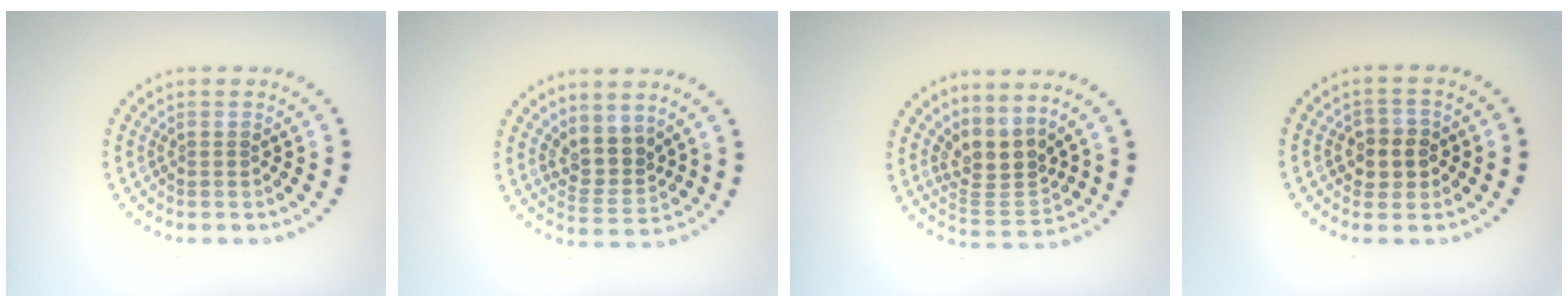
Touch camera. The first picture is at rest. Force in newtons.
{"total": 2.9, "press": 2.4, "slide": 1.7}
{"total": 3.5, "press": 2.6, "slide": 2.3}
{"total": 2.7, "press": 2.6, "slide": 0.6}